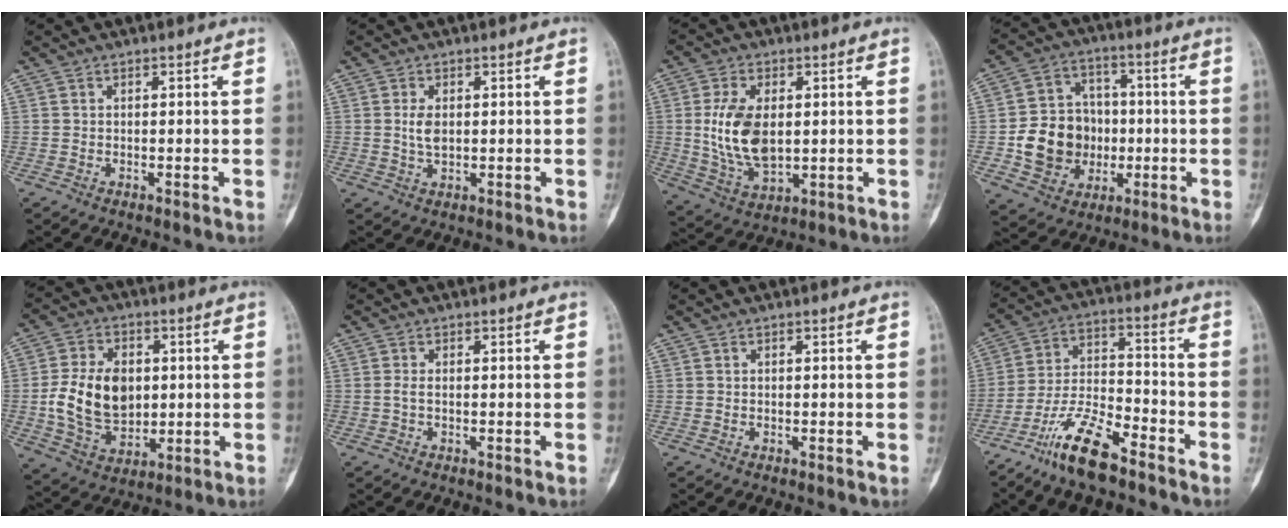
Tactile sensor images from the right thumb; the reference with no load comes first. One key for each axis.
{"total": 3.1, "fx": 0.3, "fy": 1.7, "fz": 2.5, "tx": -0.050, "ty": -0.004, "tz": 0.008}
{"total": 12.3, "fx": 0.9, "fy": 7.2, "fz": 10.0, "tx": -0.187, "ty": -0.011, "tz": 0.029}
{"total": 14.4, "fx": -2.0, "fy": 12.5, "fz": 6.9, "tx": -0.077, "ty": 0.025, "tz": -0.029}
{"total": 14.2, "fx": 0.5, "fy": 10.0, "fz": 10.1, "tx": -0.159, "ty": 0.000, "tz": 0.021}
{"total": 1.0, "fx": -0.1, "fy": 0.4, "fz": 0.9, "tx": -0.022, "ty": 0.000, "tz": -0.002}
{"total": 0.0}
{"total": 12.4, "fx": -9.0, "fy": 3.5, "fz": 7.8, "tx": -0.156, "ty": 0.061, "tz": -0.175}